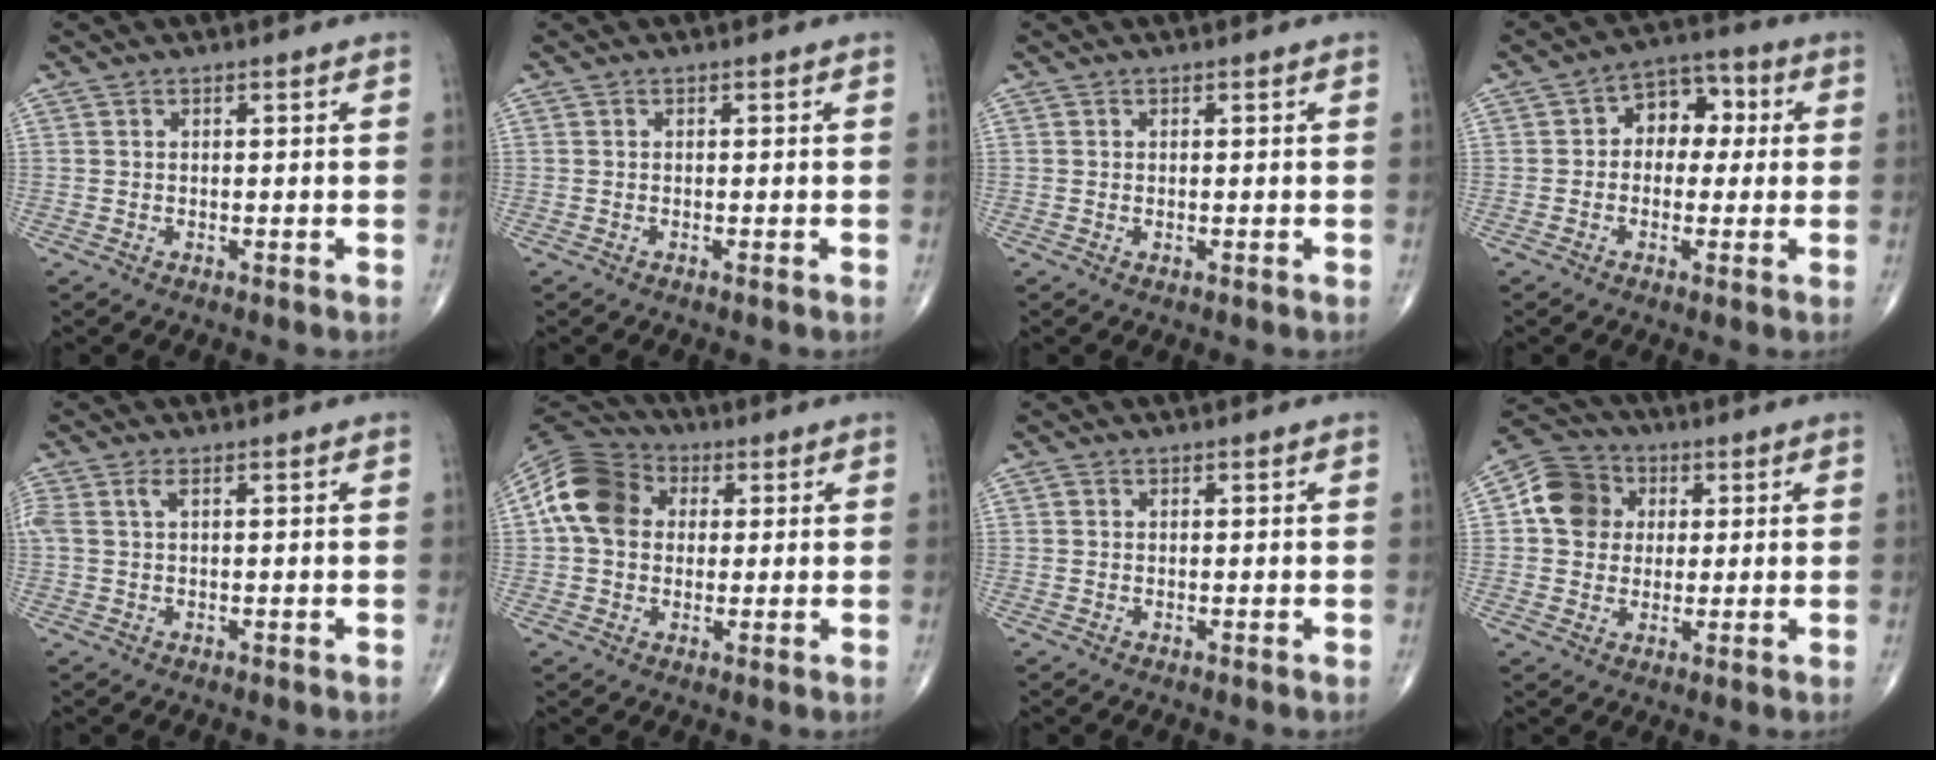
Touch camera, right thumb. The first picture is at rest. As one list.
[{"total": 0.0}, {"total": 0.0}, {"total": 8.3, "force": [0.9, 6.1, 5.6], "torque": [-0.036, 0.029, 0.001]}, {"total": 2.6, "force": [0.8, 1.0, 2.3], "torque": [-0.077, 0.017, 0.021]}, {"total": 13.3, "force": [2.2, 10.3, 8.0], "torque": [-0.139, 0.023, 0.027]}, {"total": 0.6, "force": [0.1, 0.5, 0.2], "torque": [-0.002, 0.001, 0.001]}, {"total": 9.7, "force": [1.7, 8.6, 4.1], "torque": [-0.053, 0.008, 0.018]}]